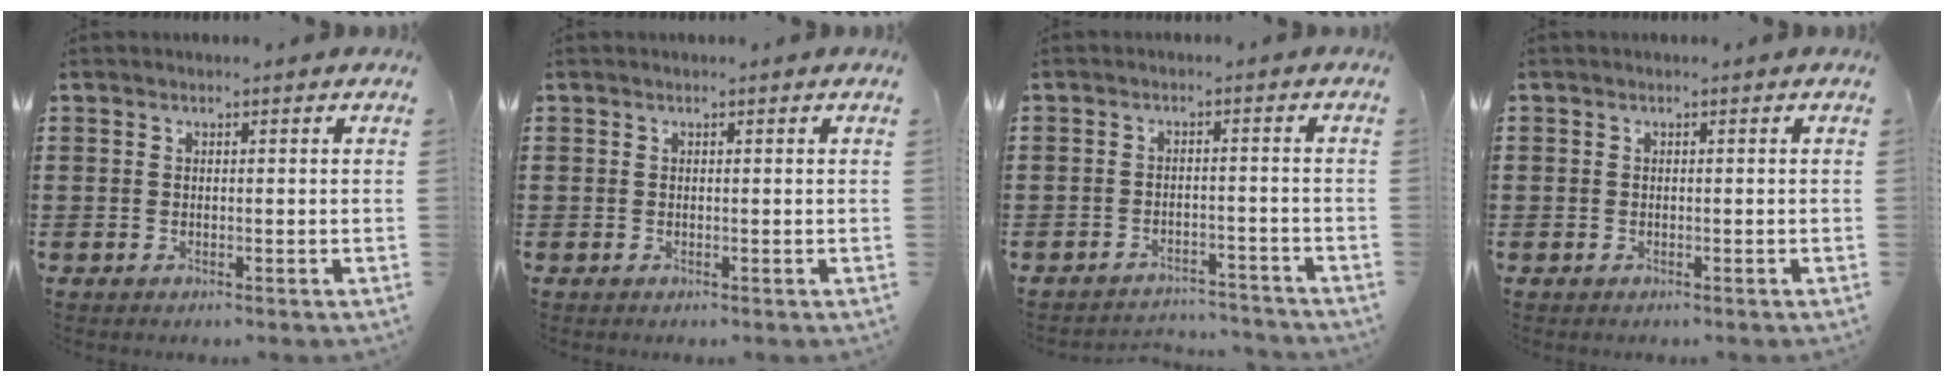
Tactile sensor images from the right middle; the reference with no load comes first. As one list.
[{"total": 0.0}, {"total": 3.1, "force": [-3.0, 0.2, -0.1], "torque": [-0.006, -0.001, -0.065]}, {"total": 0.6, "force": [-0.3, 0.5, 0.1], "torque": [-0.003, 0.001, -0.007]}]